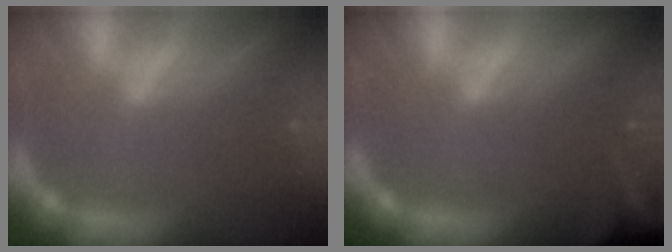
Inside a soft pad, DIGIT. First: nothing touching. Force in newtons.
{"total": 10.0}